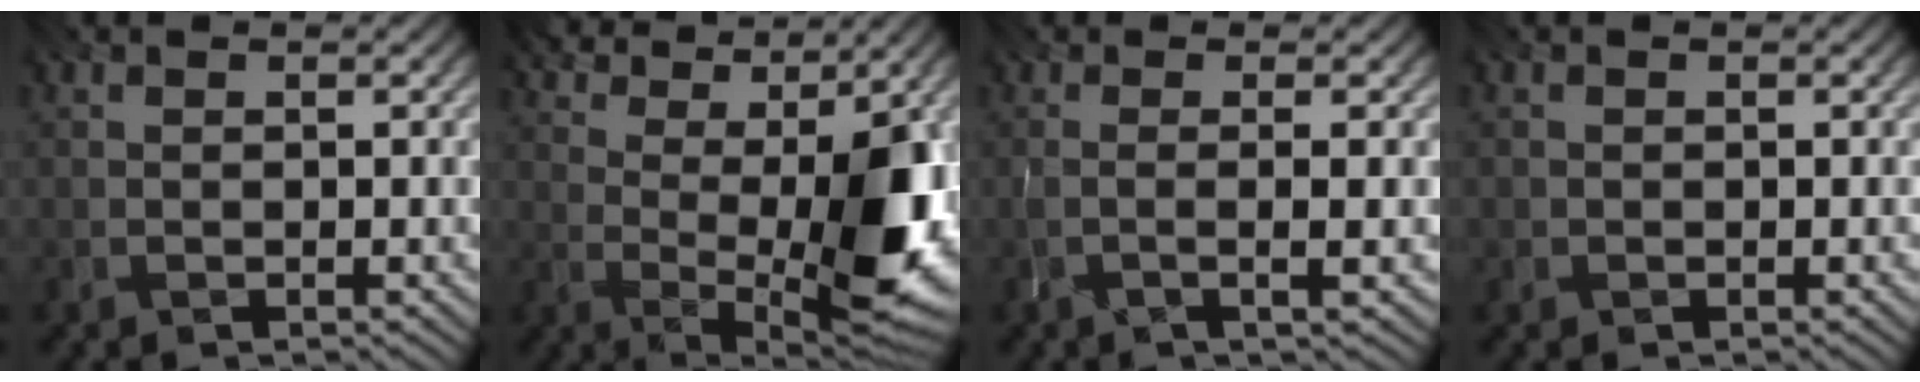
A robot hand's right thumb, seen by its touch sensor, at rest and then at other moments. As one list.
[{"total": 12.8, "force": [3.9, 5.6, 10.9], "torque": [-0.176, 0.008, 0.070]}, {"total": 2.4, "force": [-1.0, -0.2, 2.2], "torque": [-0.029, 0.001, -0.031]}, {"total": 0.6, "force": [-0.3, 0.4, -0.3], "torque": [0.007, 0.000, -0.003]}]